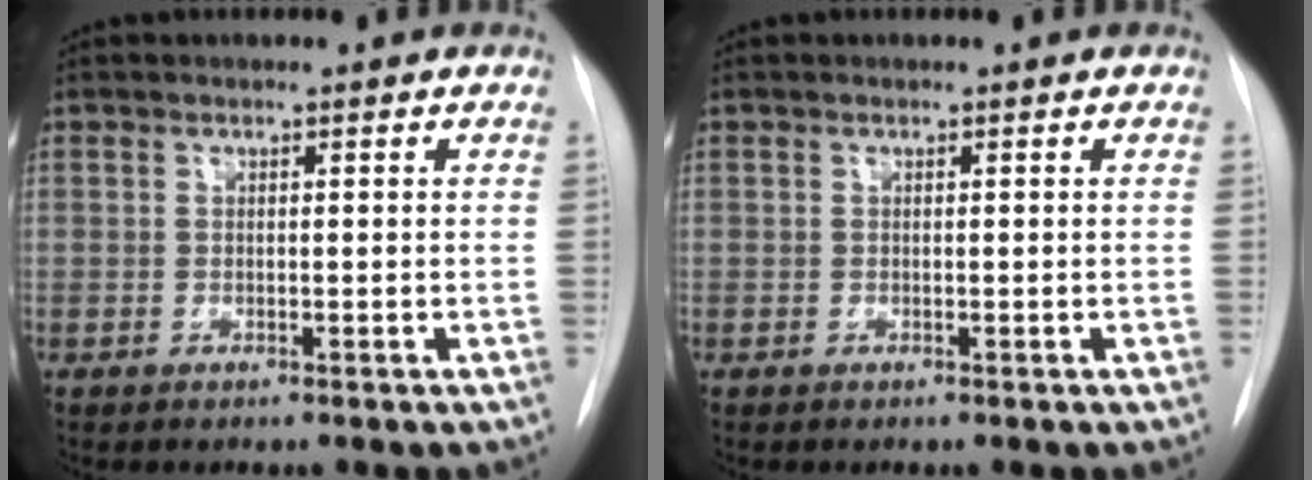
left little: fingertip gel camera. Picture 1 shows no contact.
{"total": 0.0}